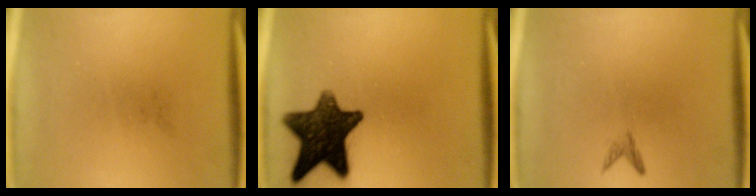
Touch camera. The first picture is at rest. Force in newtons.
{"total": 13.3}
{"total": 0.8}